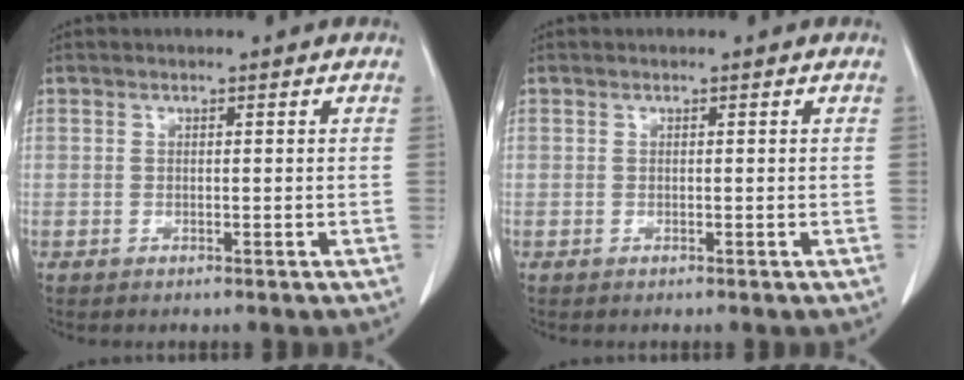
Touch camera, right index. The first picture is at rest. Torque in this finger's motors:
{"motor_torque": [0.00, 0.00, 0.00, 0.00]}